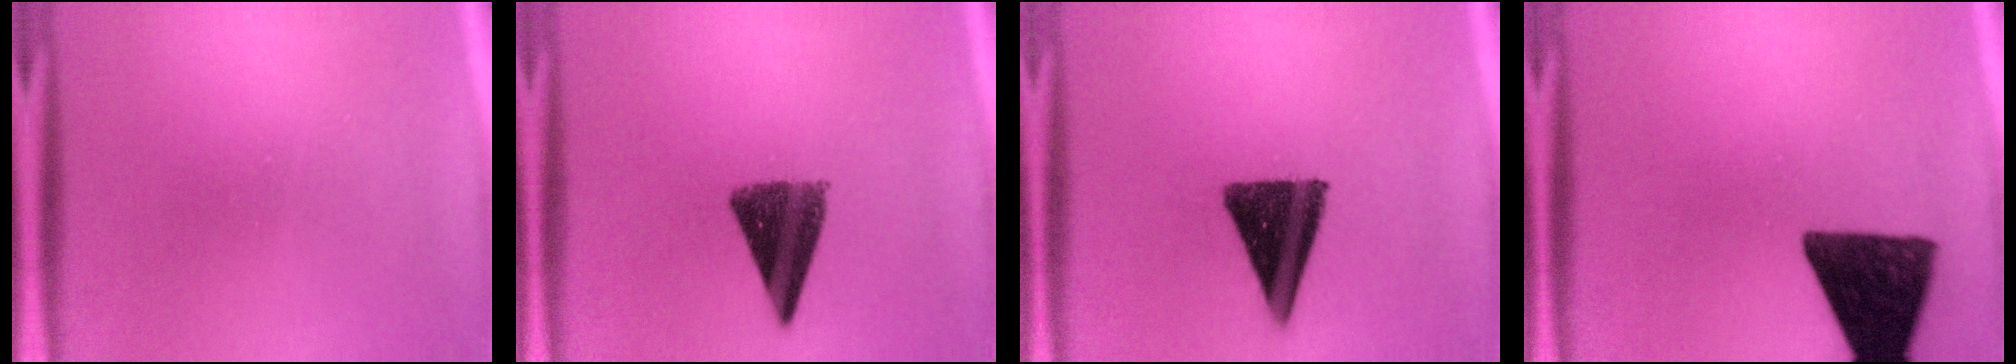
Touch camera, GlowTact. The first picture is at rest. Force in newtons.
{"total": 10.1}
{"total": 14.2}
{"total": 13.5}